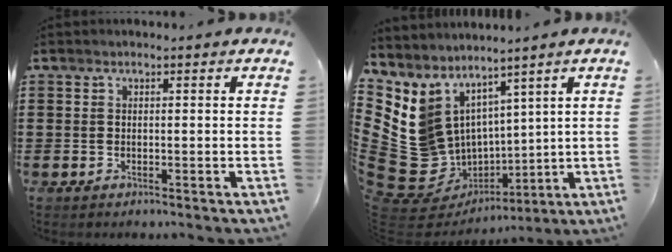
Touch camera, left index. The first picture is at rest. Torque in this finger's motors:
{"motor_torque": [-1.03, 1.11, -0.06, -0.21]}